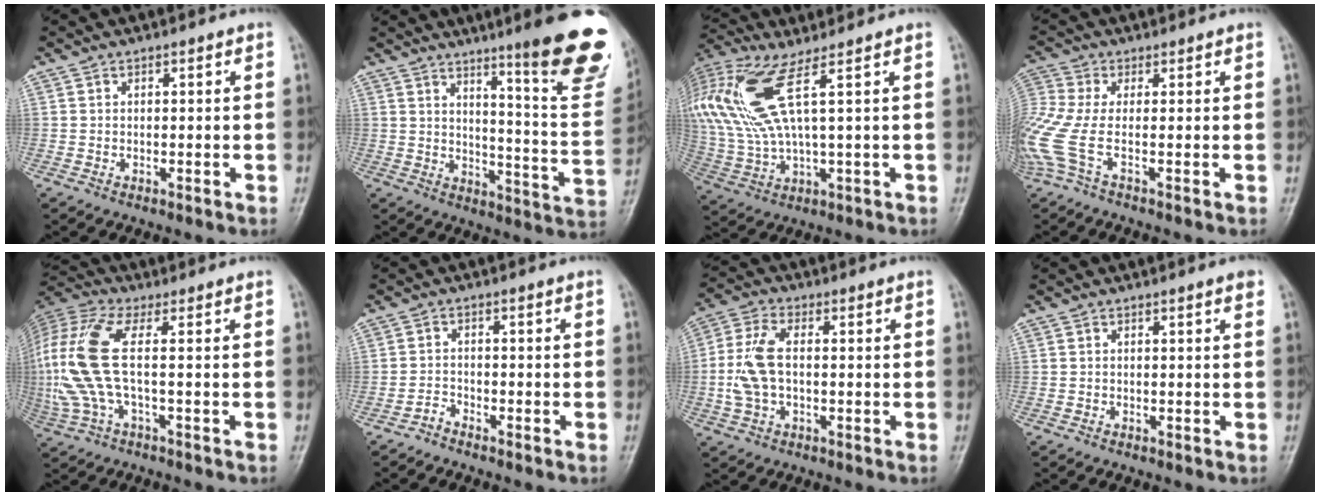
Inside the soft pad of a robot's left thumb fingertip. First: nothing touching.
{"total": 21.0, "force": [13.2, 2.6, 16.2], "torque": [-0.176, -0.083, 0.176]}
{"total": 13.5, "force": [5.6, 3.0, 12.0], "torque": [-0.304, -0.004, 0.116]}
{"total": 7.0, "force": [-2.0, 1.1, 6.6], "torque": [-0.201, 0.012, -0.050]}
{"total": 13.8, "force": [0.4, 4.1, 13.2], "torque": [-0.339, 0.020, 0.006]}
{"total": 1.6, "force": [-1.6, 0.1, 0.1], "torque": [-0.005, 0.009, -0.032]}
{"total": 10.4, "force": [0.0, 5.8, 8.6], "torque": [-0.204, 0.013, 0.001]}
{"total": 0.6, "force": [0.4, -0.1, 0.5], "torque": [-0.009, 0.001, 0.002]}